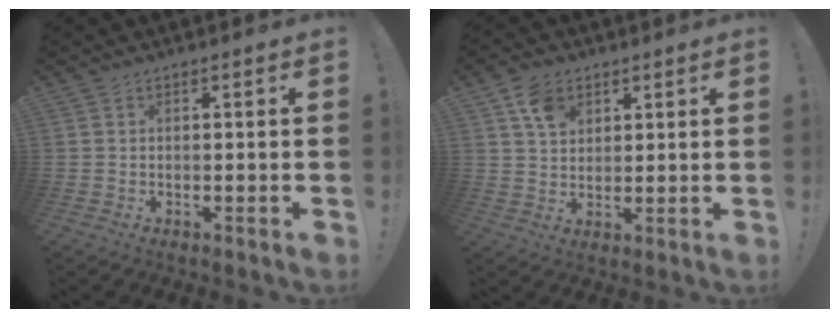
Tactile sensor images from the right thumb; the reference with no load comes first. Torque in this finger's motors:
{"motor_torque": [-0.45, 0.79, 0.13, -0.14, 0.00]}